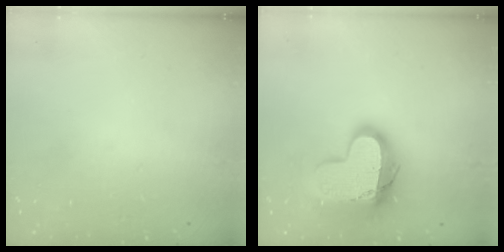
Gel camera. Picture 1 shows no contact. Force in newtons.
{"total": 16.2, "press": 16.1, "slide": 1.1}